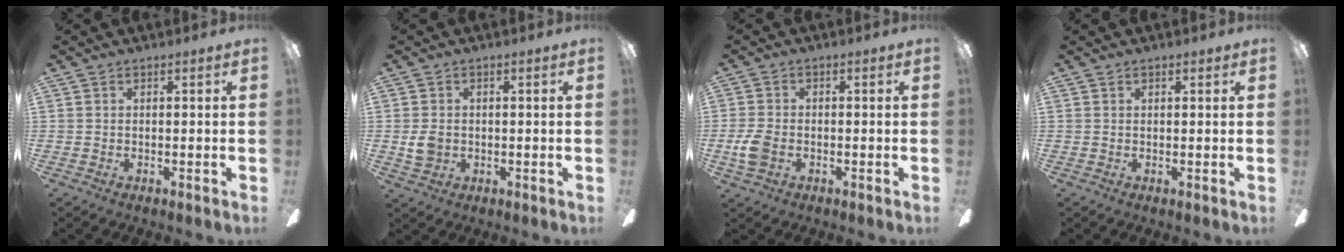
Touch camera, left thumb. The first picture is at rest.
{"total": 3.9, "force": [-0.2, 3.2, 2.2], "torque": [-0.039, 0.003, -0.005]}
{"total": 5.6, "force": [-1.6, 3.7, 3.8], "torque": [-0.085, 0.007, -0.032]}
{"total": 0.6, "force": [0.5, 0.2, 0.2], "torque": [0.002, -0.003, 0.008]}